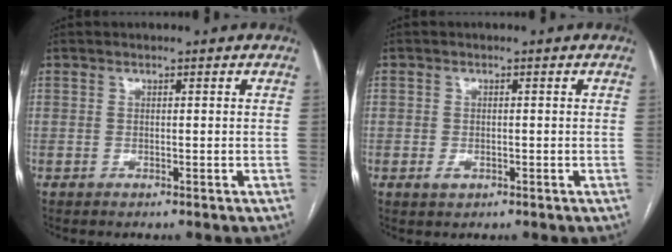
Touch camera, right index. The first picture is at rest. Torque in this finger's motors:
{"motor_torque": [-0.61, 0.48, -1.05, -0.21]}